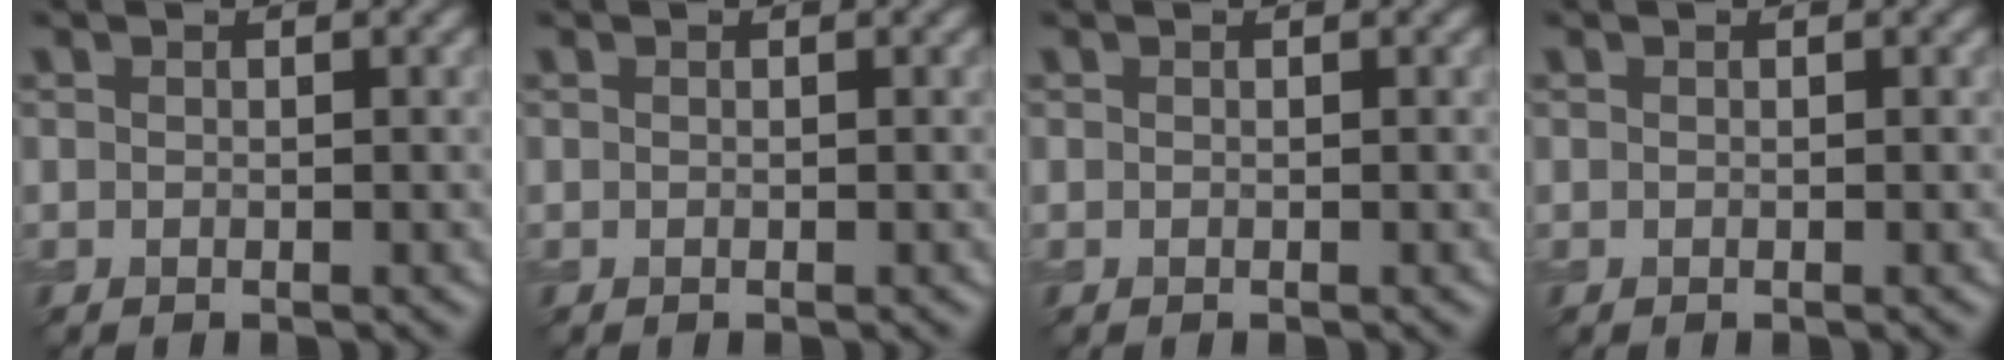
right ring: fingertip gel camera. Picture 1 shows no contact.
{"total": 0.0}
{"total": 0.0}
{"total": 0.0}